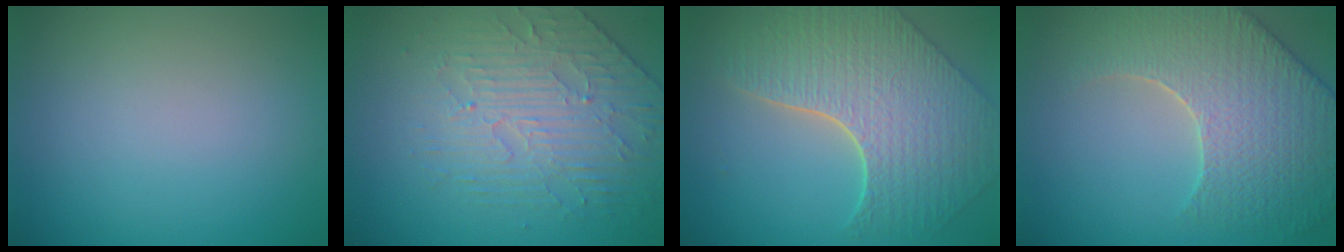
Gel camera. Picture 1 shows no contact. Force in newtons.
{"total": 3.9, "press": 3.6, "slide": 1.6}
{"total": 8.6, "press": 6.2, "slide": 5.9}
{"total": 6.6, "press": 5.7, "slide": 3.4}